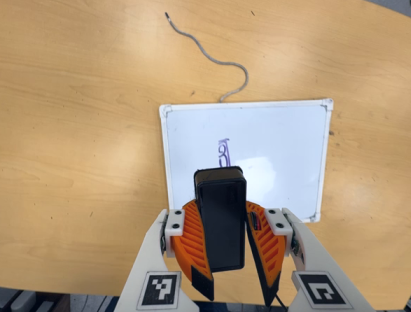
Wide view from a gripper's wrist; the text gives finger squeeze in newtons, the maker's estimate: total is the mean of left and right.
{"total": 11.3, "left": 10.8, "right": 11.9}